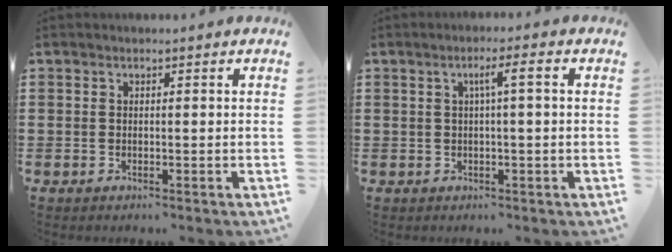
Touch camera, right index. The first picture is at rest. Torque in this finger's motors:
{"motor_torque": [0.62, -0.19, 0.14, 0.07]}